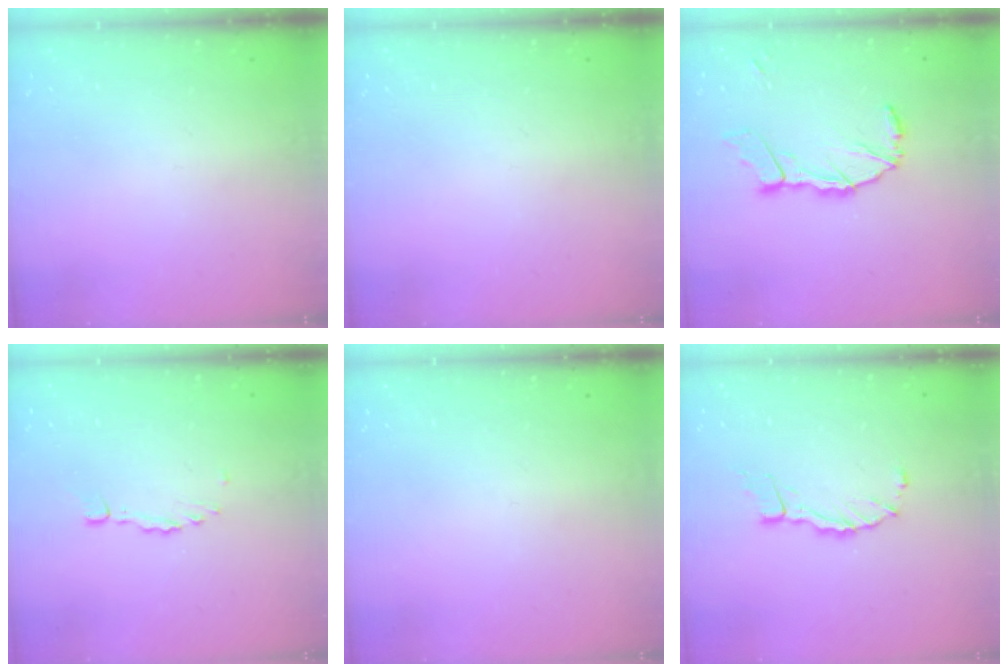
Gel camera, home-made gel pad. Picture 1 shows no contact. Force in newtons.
{"total": 0.0}
{"total": 12.6, "press": 12.4, "slide": 2.0}
{"total": 0.0}
{"total": 0.0}
{"total": 7.9, "press": 7.9, "slide": 0.7}